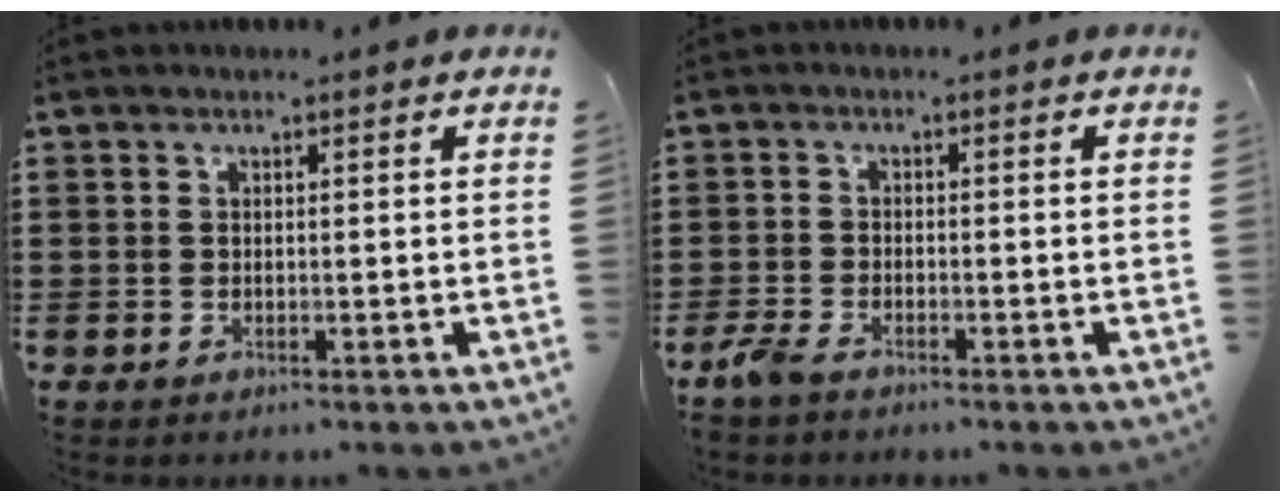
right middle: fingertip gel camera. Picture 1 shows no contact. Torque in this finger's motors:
{"motor_torque": [2.14, 0.00, 0.04, 0.06]}